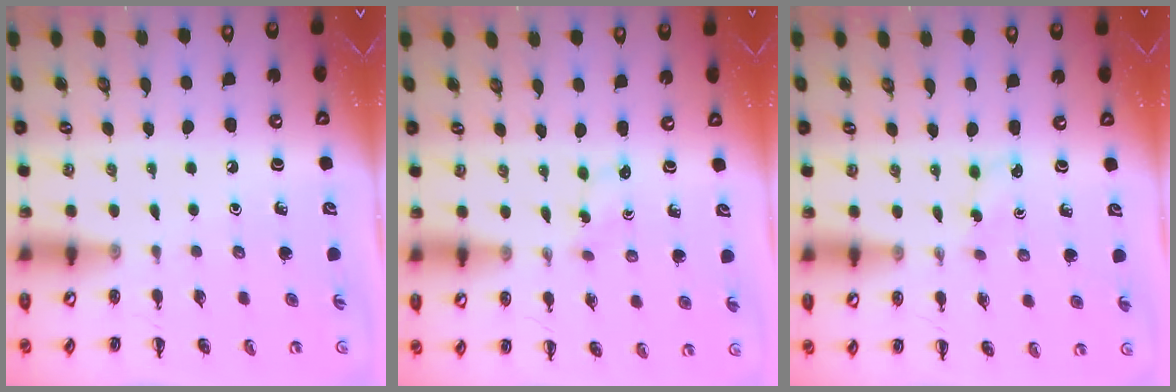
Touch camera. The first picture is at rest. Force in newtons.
{"total": 1.7, "press": 1.5, "slide": 0.6}
{"total": 2.6, "press": 2.5, "slide": 0.8}